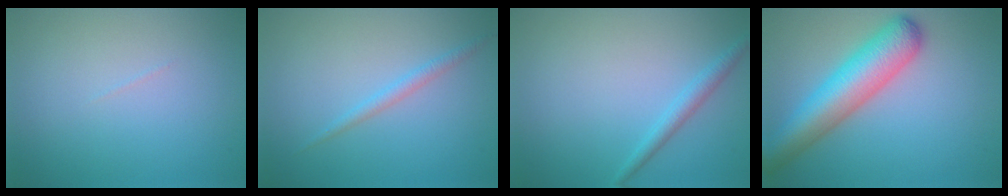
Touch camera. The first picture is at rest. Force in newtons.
{"total": 1.3, "press": 1.3, "slide": 0.1}
{"total": 1.6, "press": 1.6, "slide": 0.1}
{"total": 7.4, "press": 7.4, "slide": 0.3}